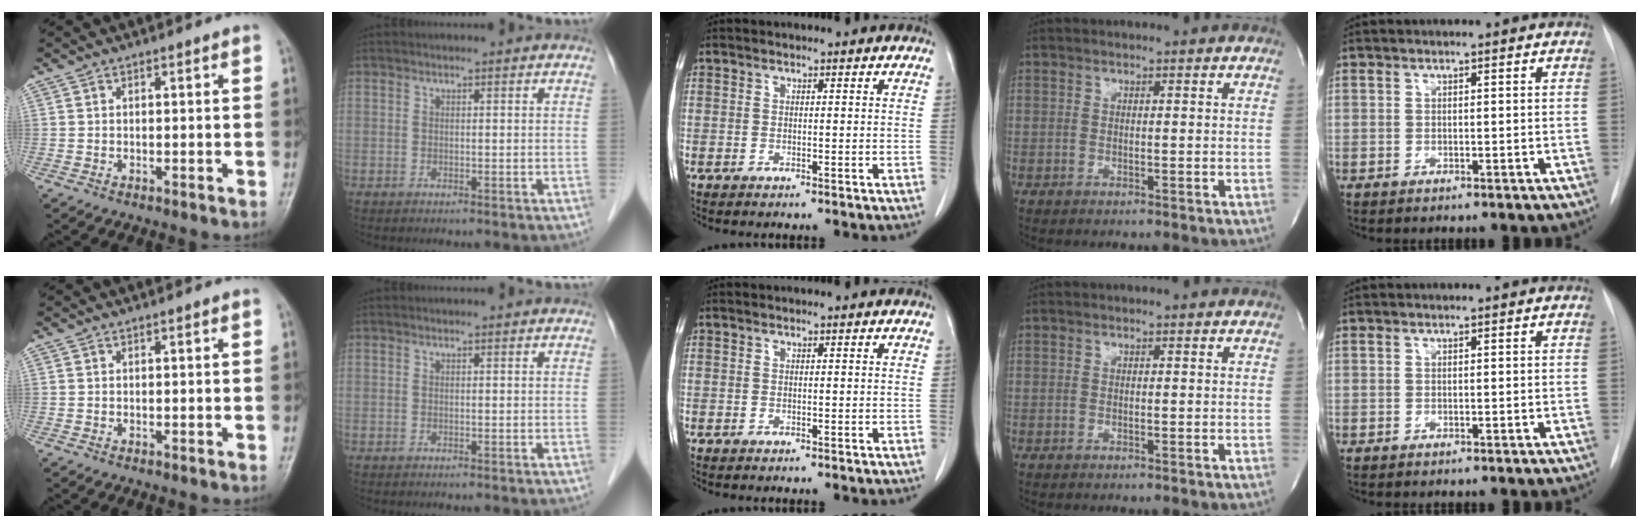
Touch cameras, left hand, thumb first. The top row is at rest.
{}